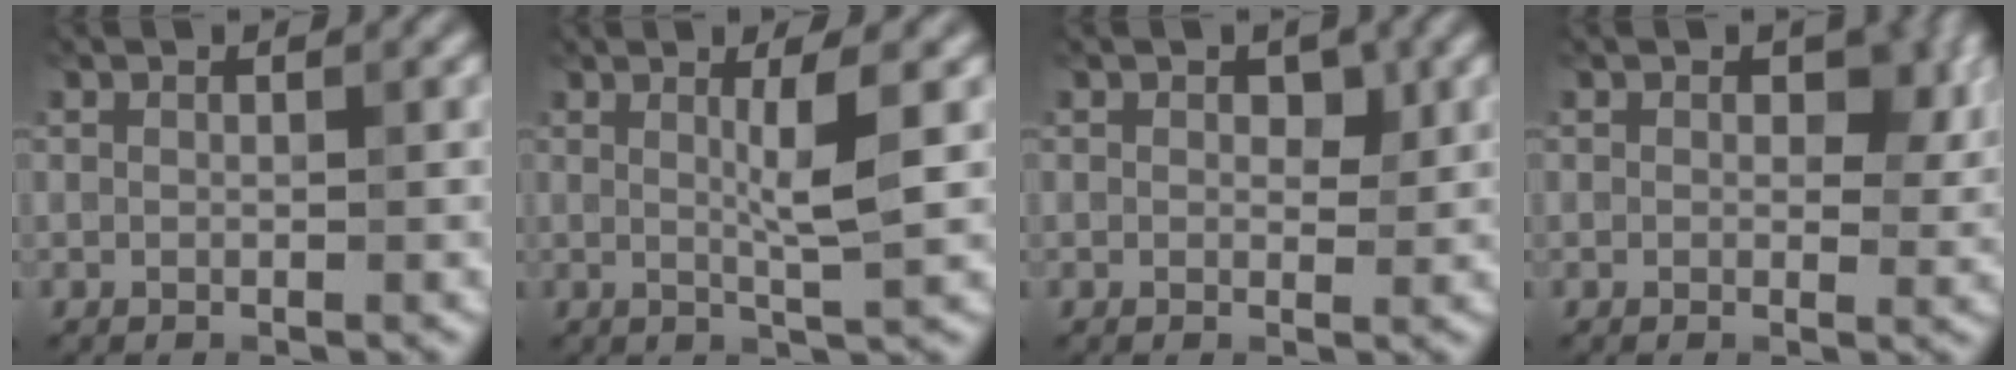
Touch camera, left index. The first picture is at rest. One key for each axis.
{"total": 3.4, "fx": 0.7, "fy": 0.4, "fz": 3.3, "tx": -0.056, "ty": -0.005, "tz": 0.010}
{"total": 1.3, "fx": 0.4, "fy": 0.9, "fz": 0.9, "tx": -0.009, "ty": -0.004, "tz": 0.004}
{"total": 3.2, "fx": 0.9, "fy": 2.0, "fz": 2.4, "tx": -0.028, "ty": -0.004, "tz": 0.009}